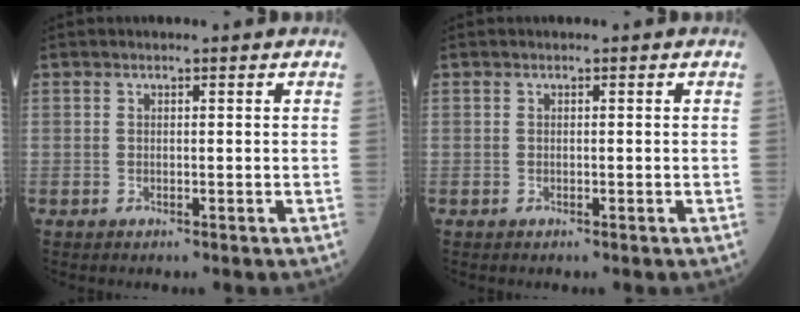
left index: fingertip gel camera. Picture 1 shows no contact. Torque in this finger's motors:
{"motor_torque": [-0.07, 0.08, 0.01, 0.00]}